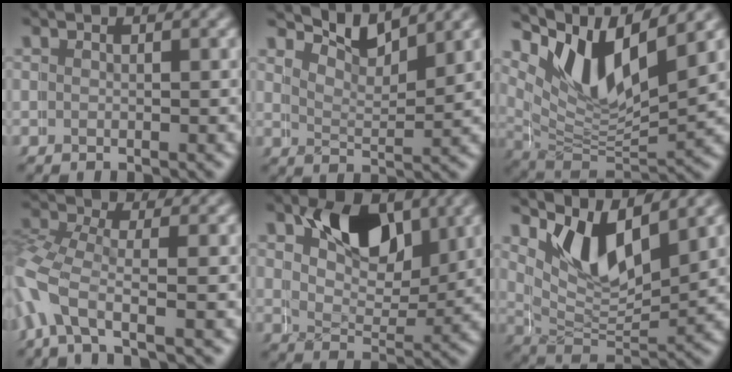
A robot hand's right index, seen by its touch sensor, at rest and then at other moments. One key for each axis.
{"total": 5.2, "fx": 5.1, "fy": -0.2, "fz": 0.6, "tx": -0.012, "ty": 0.004, "tz": 0.082}
{"total": 10.2, "fx": 4.8, "fy": 6.0, "fz": 6.7, "tx": -0.127, "ty": 0.008, "tz": 0.071}
{"total": 2.8, "fx": -0.8, "fy": 2.0, "fz": 1.8, "tx": -0.077, "ty": -0.021, "tz": -0.006}
{"total": 7.3, "fx": 4.4, "fy": 4.2, "fz": 4.0, "tx": -0.072, "ty": -0.015, "tz": 0.077}
{"total": 6.6, "fx": 4.4, "fy": 2.9, "fz": 4.0, "tx": -0.085, "ty": -0.003, "tz": 0.076}